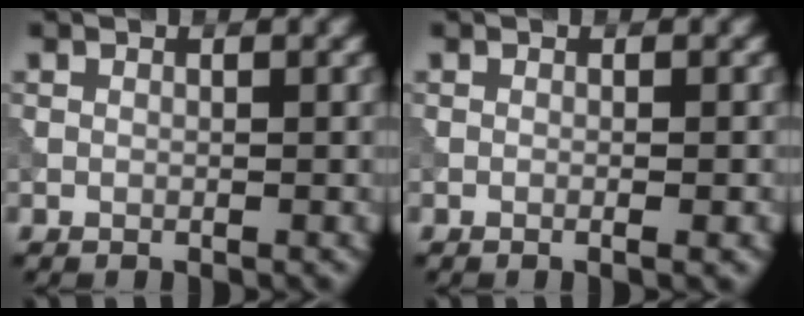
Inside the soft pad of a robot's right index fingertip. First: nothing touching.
{"total": 1.3, "force": [-0.3, 0.3, 1.2], "torque": [-0.015, -0.001, -0.009]}